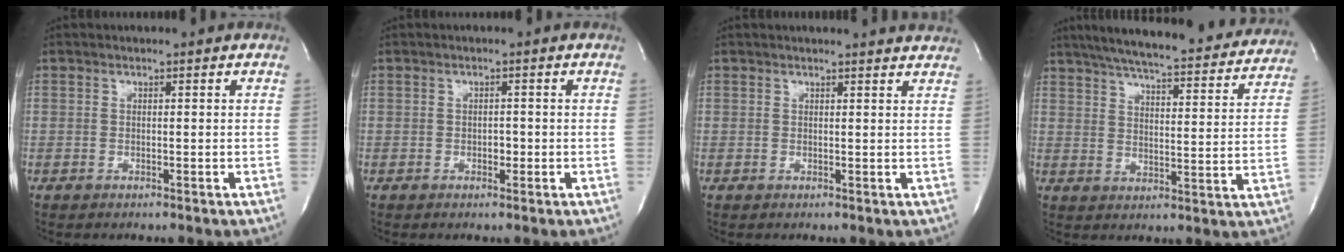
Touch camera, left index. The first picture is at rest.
{"total": 1.2, "force": [-0.4, 0.7, 0.8], "torque": [-0.011, 0.002, -0.008]}
{"total": 6.1, "force": [6.0, 0.0, 1.4], "torque": [-0.015, -0.004, 0.048]}
{"total": 28.4, "force": [25.2, 4.5, 12.3], "torque": [-0.198, -0.029, 0.313]}